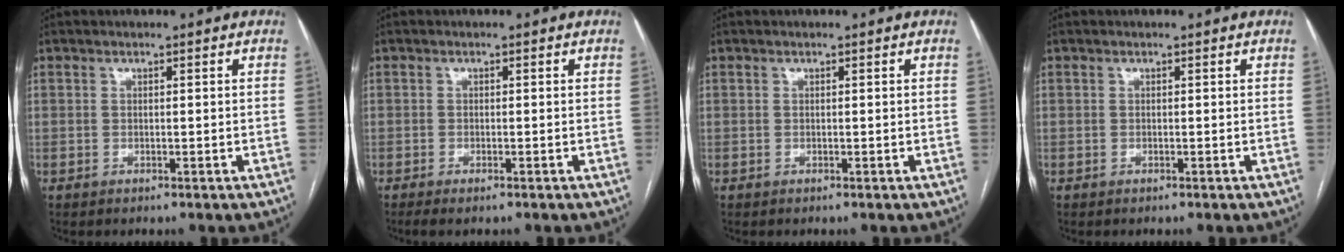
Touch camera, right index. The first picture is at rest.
{"total": 1.8, "force": [-1.4, 0.2, 1.2], "torque": [-0.016, -0.004, -0.021]}
{"total": 0.0}
{"total": 0.0}